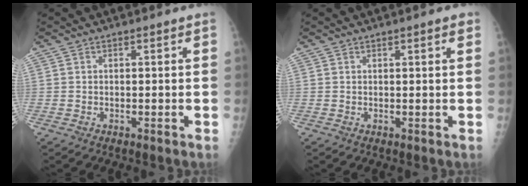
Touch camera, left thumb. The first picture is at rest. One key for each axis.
{"total": 1.5, "fx": 0.8, "fy": 0.2, "fz": 1.3, "tx": -0.017, "ty": -0.001, "tz": 0.010}